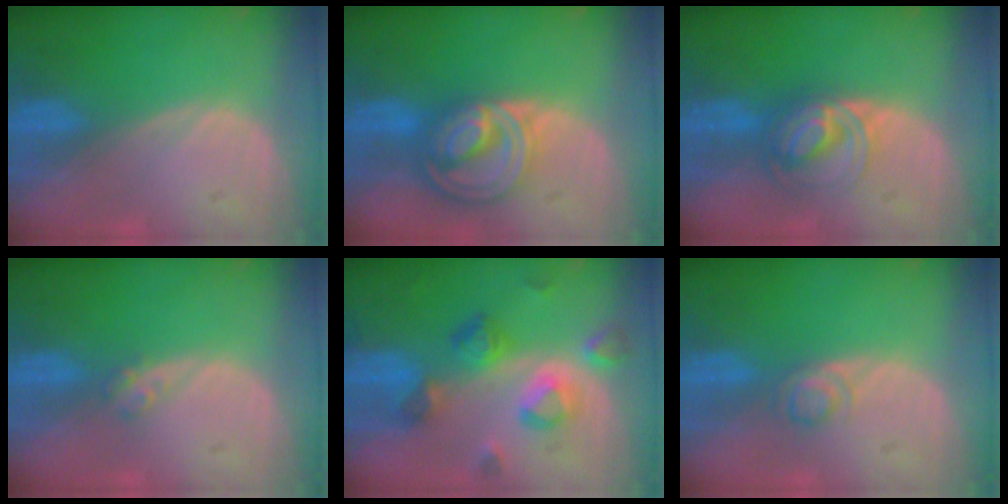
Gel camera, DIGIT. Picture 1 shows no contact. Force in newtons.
{"total": 8.7, "press": 7.4, "slide": 4.6}
{"total": 6.2, "press": 5.6, "slide": 2.6}
{"total": 1.6, "press": 1.4, "slide": 0.8}
{"total": 8.0, "press": 7.7, "slide": 2.4}
{"total": 2.2, "press": 2.2, "slide": 0.2}